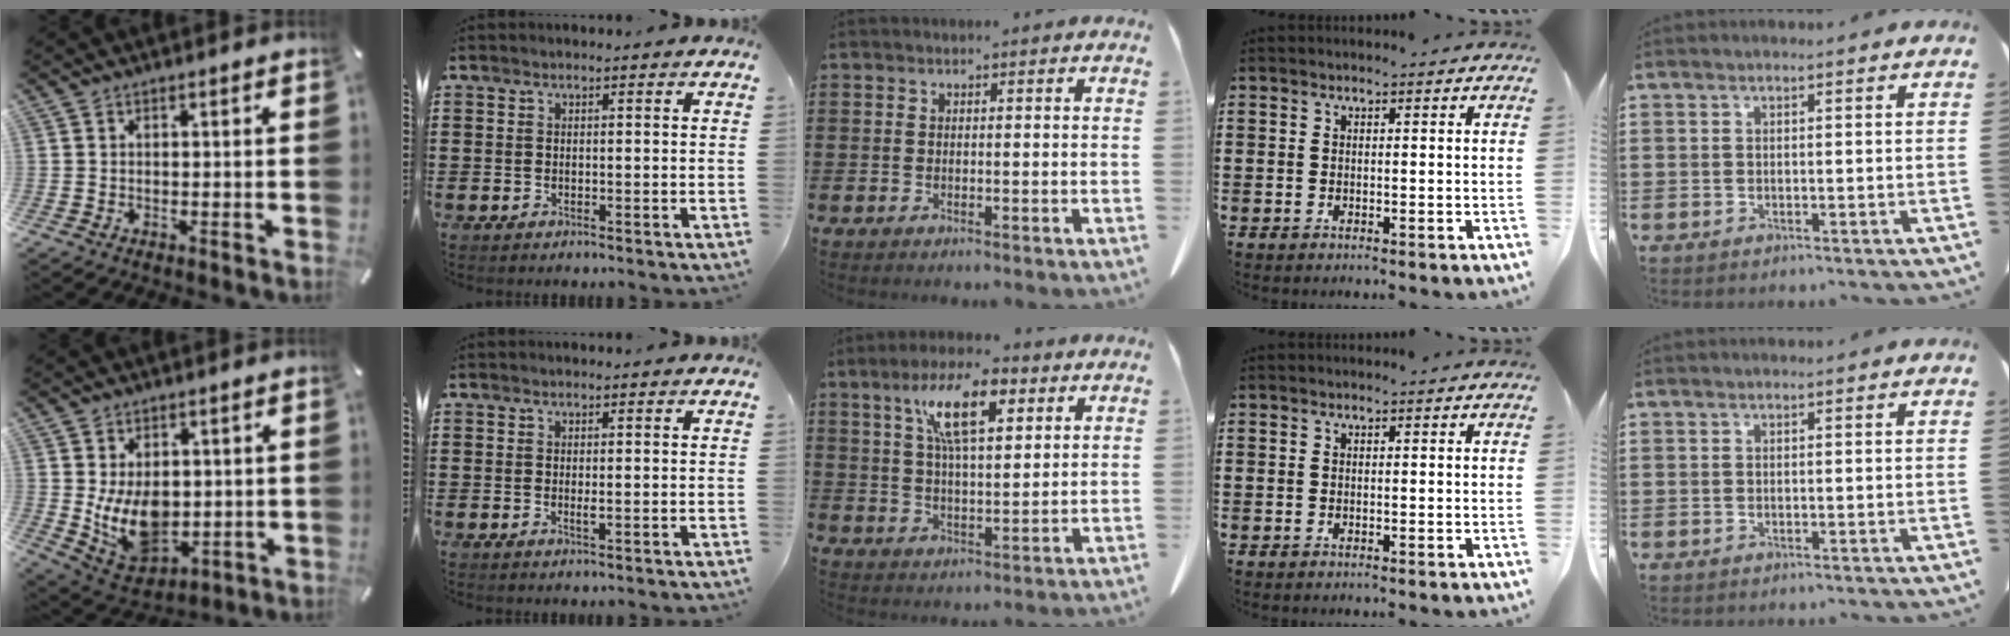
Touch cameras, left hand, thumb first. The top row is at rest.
{"thumb": {"total": 11.6, "force": [0.6, 8.7, 7.7], "torque": [-0.143, -0.011, 0.016]}, "index": {"total": 0.9, "force": [0.0, 0.1, 0.9], "torque": [-0.017, -0.005, 0.002]}, "middle": {"total": 11.3, "force": [5.9, 3.9, 8.9], "torque": [-0.168, 0.001, 0.099]}}